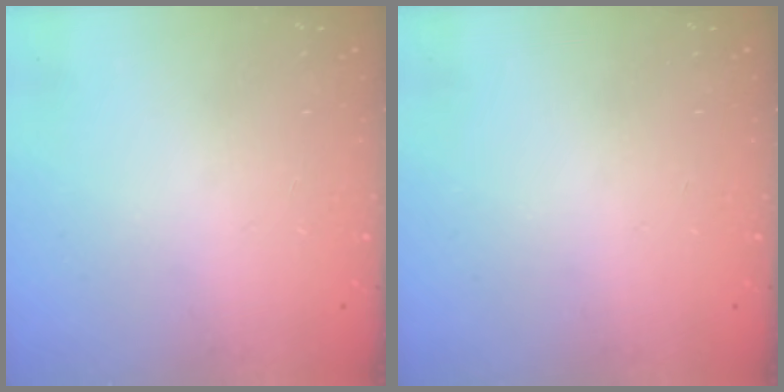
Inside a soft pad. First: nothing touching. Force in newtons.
{"total": 0.0}